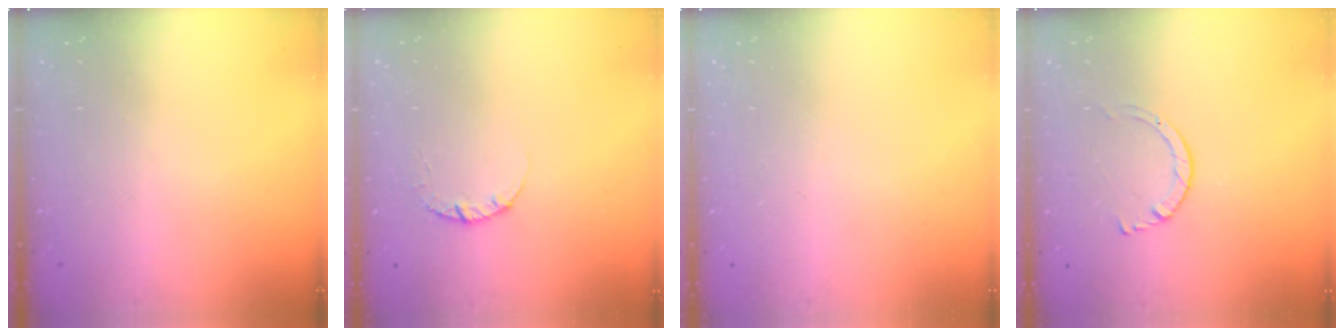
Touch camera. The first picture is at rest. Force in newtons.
{"total": 2.4, "press": 2.3, "slide": 0.3}
{"total": 0.0}
{"total": 2.9, "press": 2.9, "slide": 0.2}